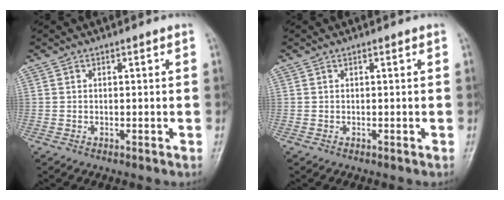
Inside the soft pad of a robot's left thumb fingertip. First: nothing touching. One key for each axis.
{"total": 0.0}